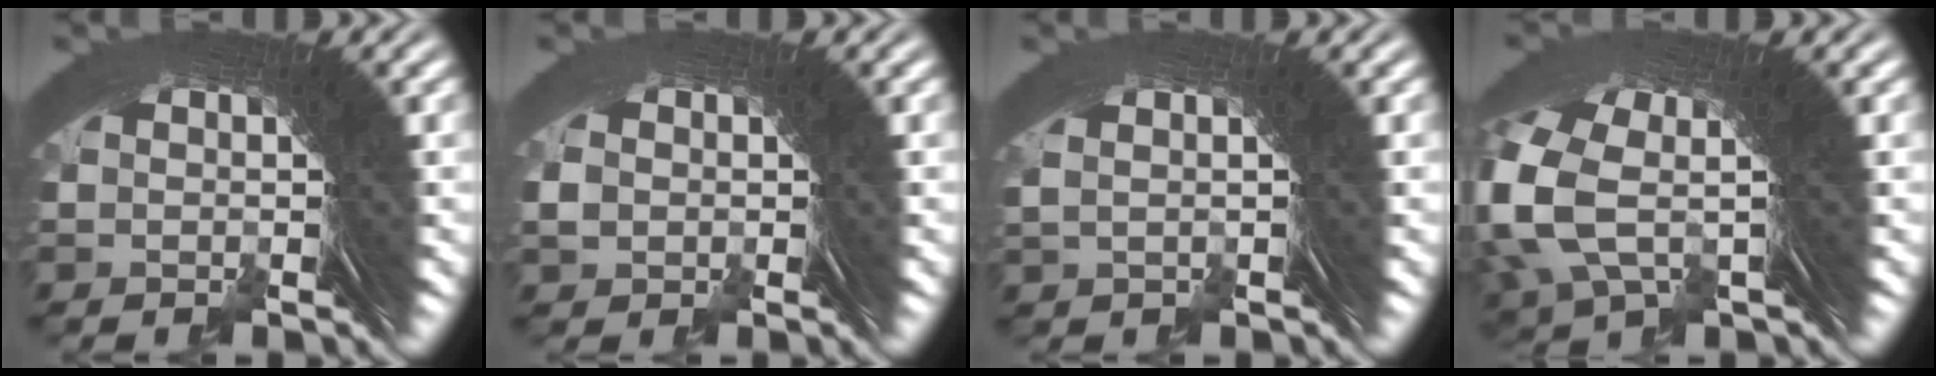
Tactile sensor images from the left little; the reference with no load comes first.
{"total": 0.9, "force": [-0.3, 0.7, -0.4], "torque": [0.018, 0.010, -0.009]}
{"total": 1.3, "force": [0.7, -0.2, 1.1], "torque": [-0.017, 0.003, 0.017]}
{"total": 8.4, "force": [2.2, 5.3, 6.1], "torque": [-0.148, -0.005, 0.035]}